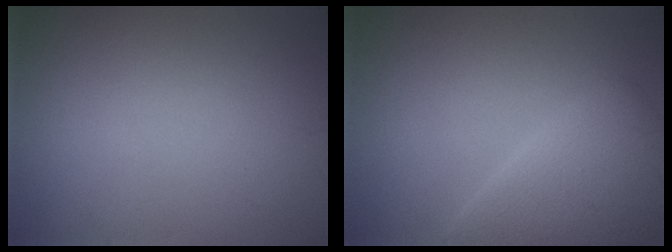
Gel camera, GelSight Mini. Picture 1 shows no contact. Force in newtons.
{"total": 4.8, "press": 4.8, "slide": 0.1}